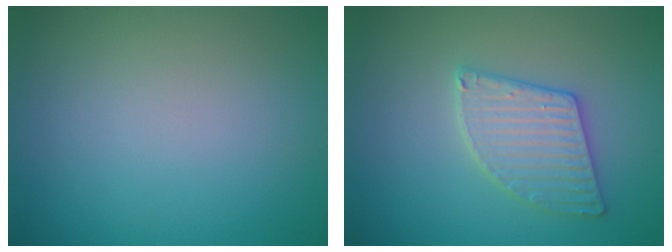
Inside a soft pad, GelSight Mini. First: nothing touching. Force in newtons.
{"total": 3.4, "press": 3.3, "slide": 0.7}